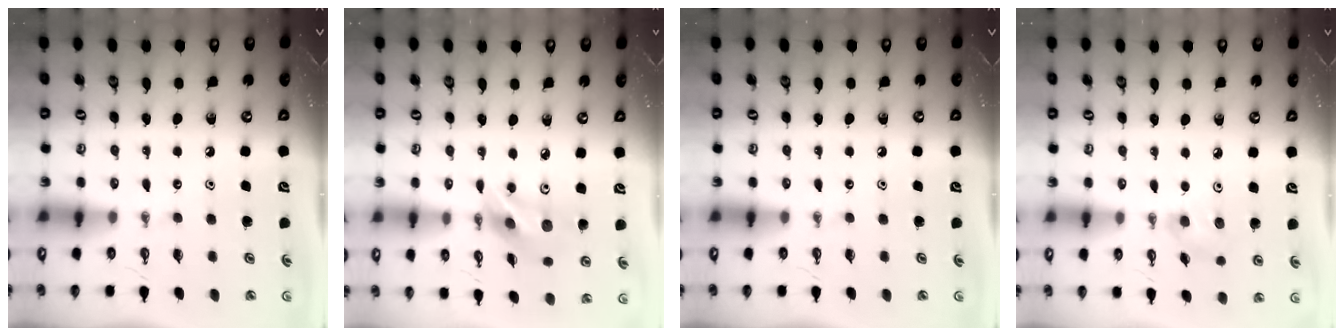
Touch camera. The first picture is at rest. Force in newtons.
{"total": 12.5, "press": 12.0, "slide": 3.2}
{"total": 0.0}
{"total": 4.2, "press": 4.0, "slide": 1.3}